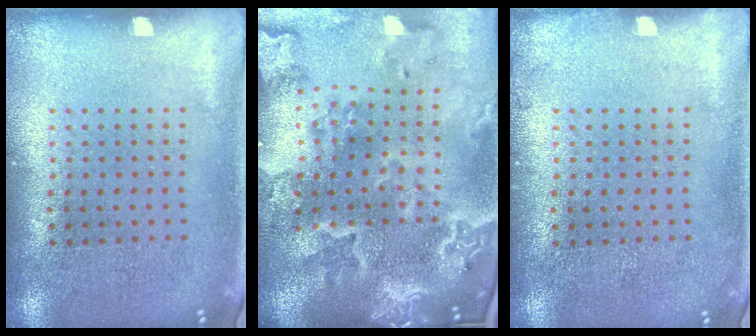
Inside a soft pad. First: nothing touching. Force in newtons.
{"total": 4.6, "press": 3.7, "slide": 2.7}
{"total": 0.6, "press": 0.5, "slide": 0.1}